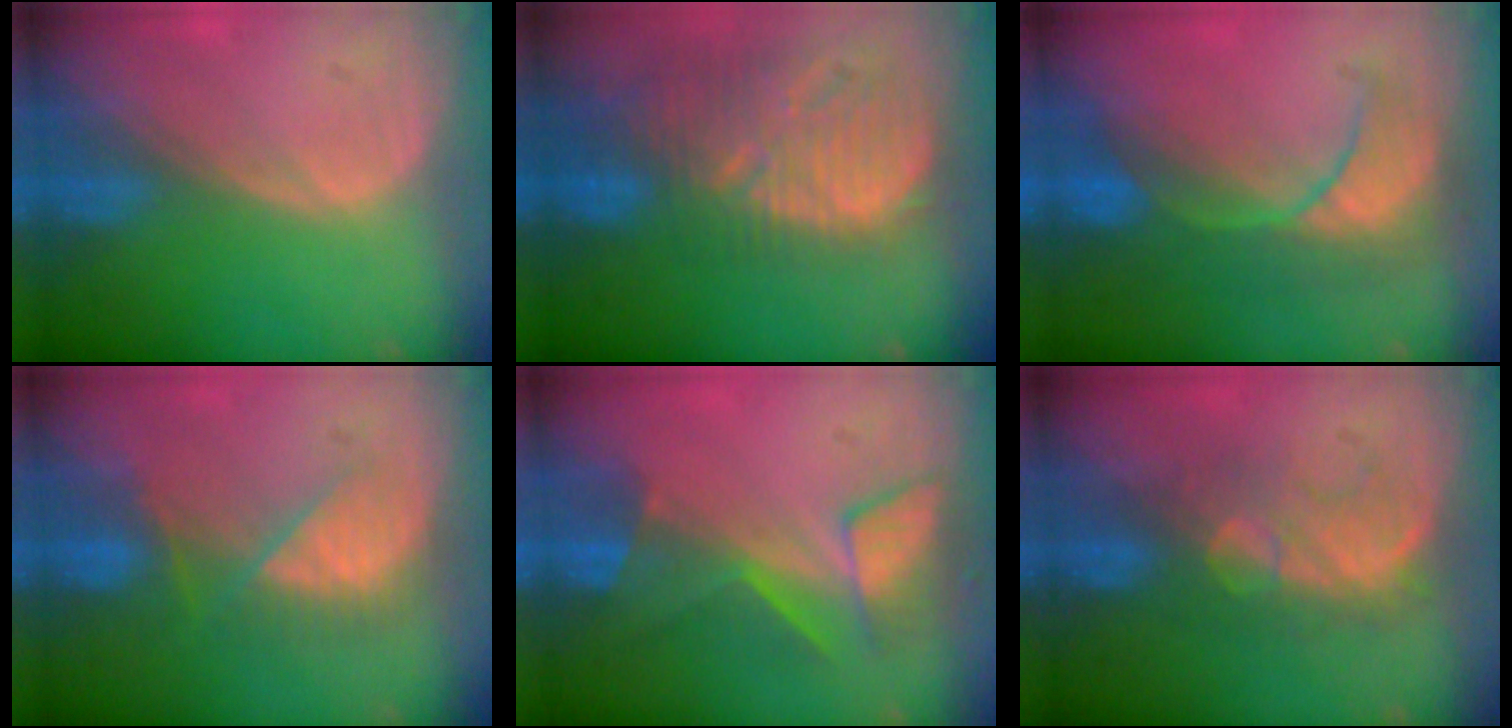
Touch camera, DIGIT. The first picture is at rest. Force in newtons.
{"total": 12.8, "press": 11.3, "slide": 6.0}
{"total": 8.4, "press": 8.3, "slide": 1.3}
{"total": 7.1, "press": 6.7, "slide": 2.4}
{"total": 8.5, "press": 7.3, "slide": 4.3}
{"total": 7.8, "press": 7.7, "slide": 1.5}